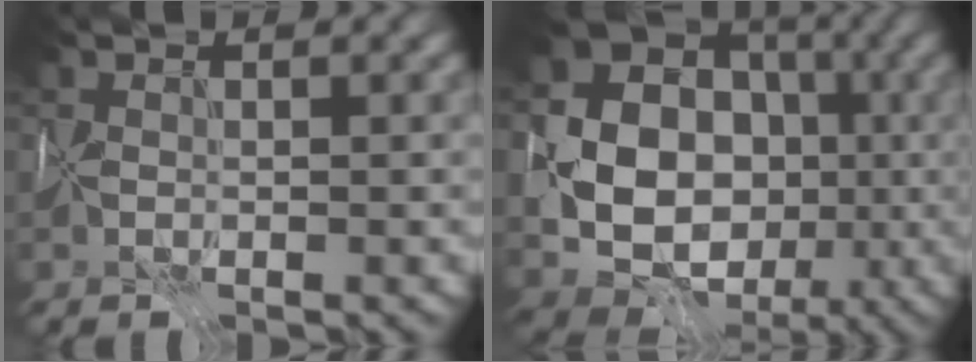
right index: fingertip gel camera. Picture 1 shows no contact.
{"total": 15.9, "force": [-1.2, 14.2, 7.1], "torque": [-0.156, 0.000, -0.028]}